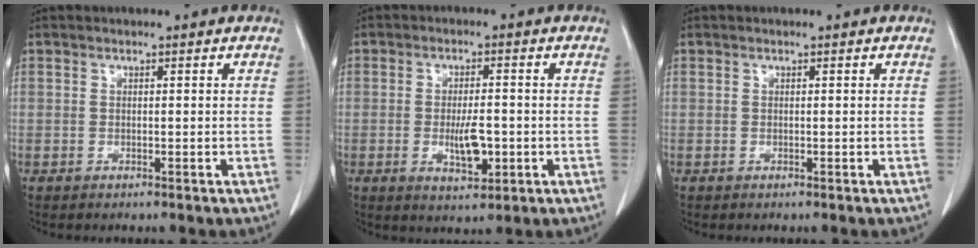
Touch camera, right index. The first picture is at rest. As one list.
[{"total": 5.7, "force": [-1.2, 1.9, 5.2], "torque": [-0.092, -0.007, -0.014]}, {"total": 0.0}]